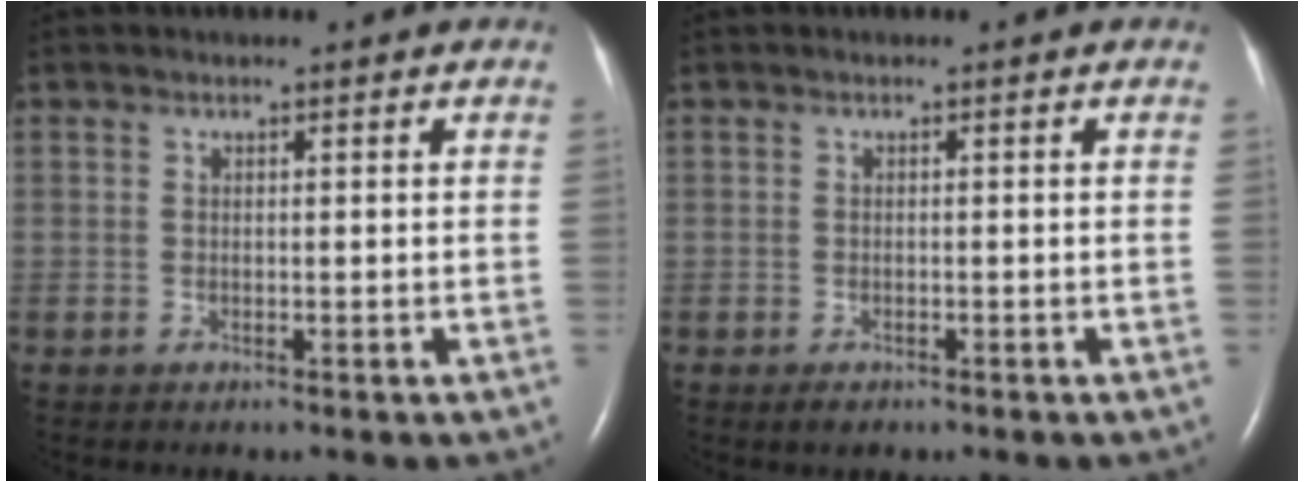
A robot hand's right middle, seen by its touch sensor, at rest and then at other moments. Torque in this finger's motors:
{"motor_torque": [0.12, -0.16, -0.04, 0.00]}